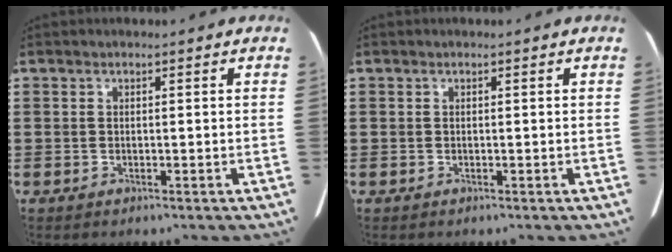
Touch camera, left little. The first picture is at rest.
{"total": 0.0}